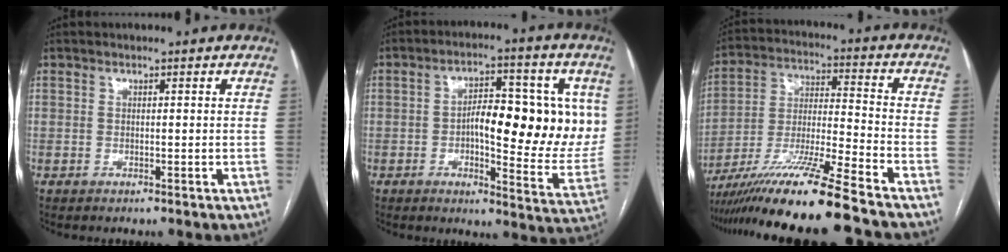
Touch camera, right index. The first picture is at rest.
{"total": 16.9, "force": [1.3, 5.6, 15.8], "torque": [-0.204, 0.015, 0.022]}
{"total": 17.4, "force": [-13.9, -1.5, 10.4], "torque": [-0.207, -0.025, -0.249]}